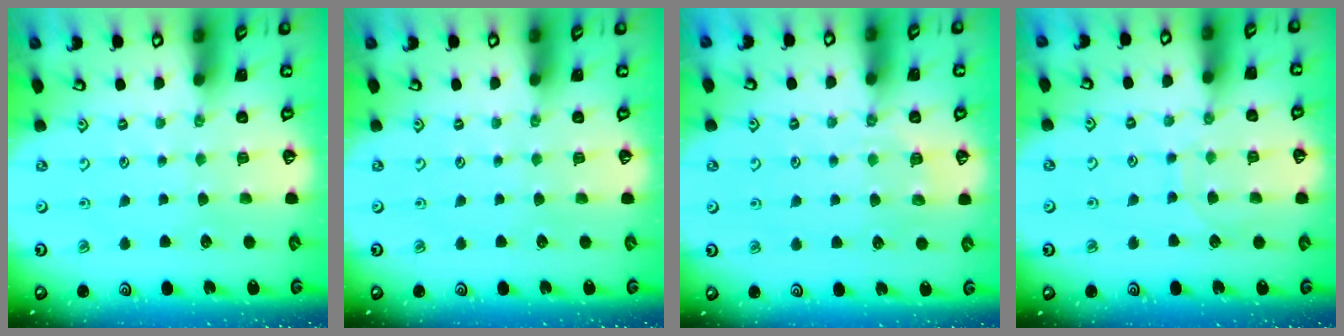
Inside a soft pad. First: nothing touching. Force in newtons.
{"total": 0.0}
{"total": 3.8, "press": 3.7, "slide": 0.9}
{"total": 6.2, "press": 6.2, "slide": 0.5}